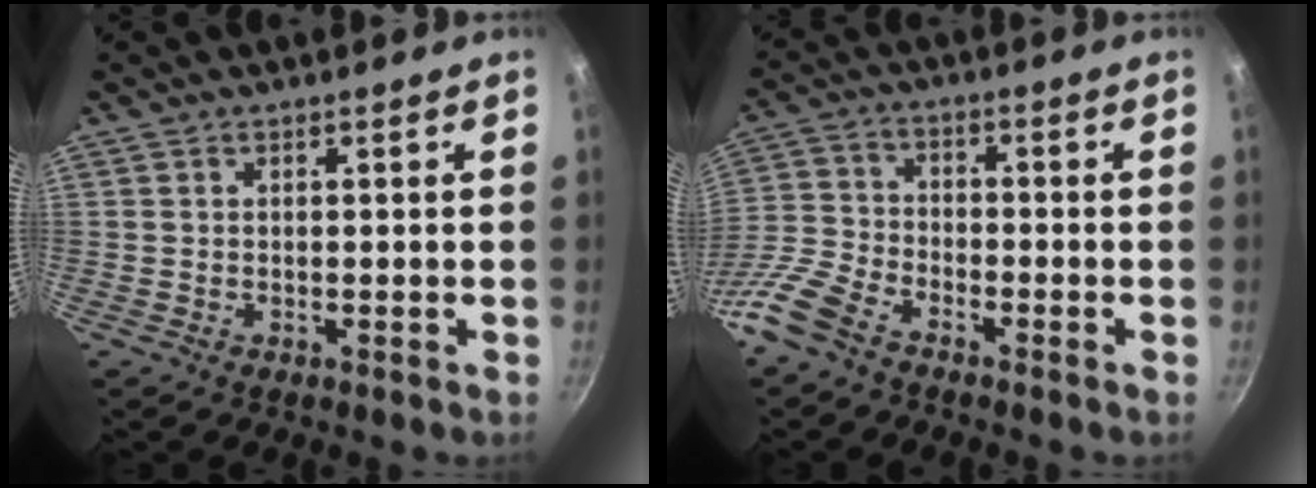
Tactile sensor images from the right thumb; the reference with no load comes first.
{"total": 9.4, "force": [-6.7, 4.2, 5.0], "torque": [-0.110, 0.039, -0.158]}